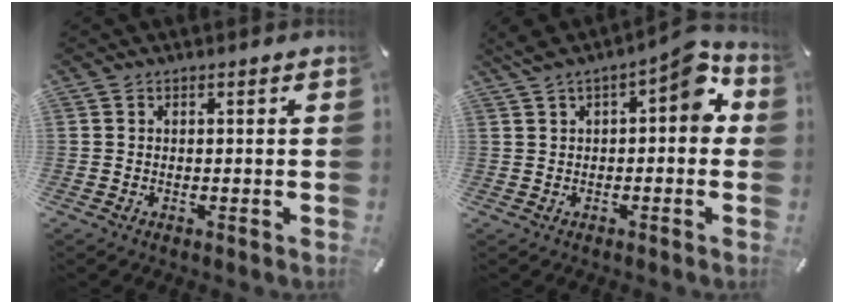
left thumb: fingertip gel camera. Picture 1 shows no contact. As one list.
[{"total": 8.6, "force": [3.2, 3.9, 6.9], "torque": [-0.082, -0.014, 0.049]}]